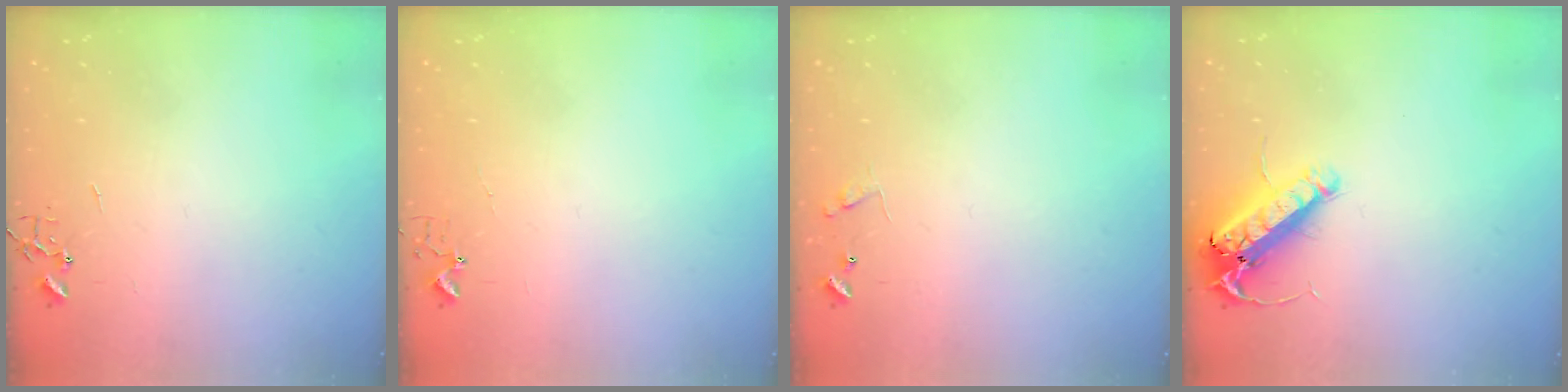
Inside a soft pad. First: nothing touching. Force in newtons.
{"total": 3.4, "press": 3.4, "slide": 0.5}
{"total": 7.7, "press": 7.7, "slide": 0.3}
{"total": 15.2, "press": 15.0, "slide": 2.7}